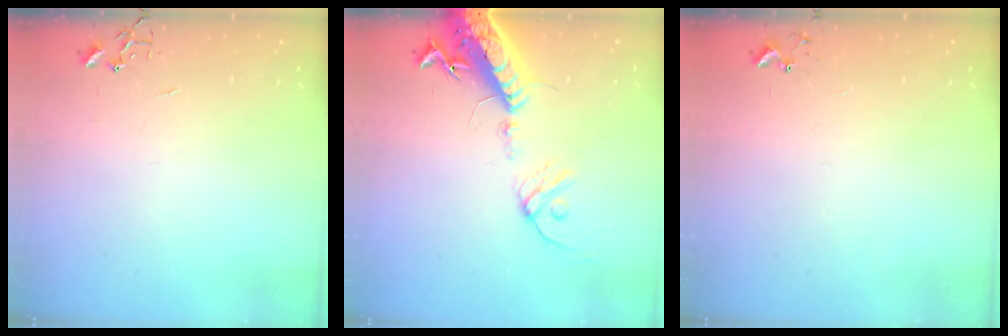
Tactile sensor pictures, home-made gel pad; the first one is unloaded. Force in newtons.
{"total": 17.4, "press": 16.9, "slide": 4.1}
{"total": 5.5, "press": 5.4, "slide": 0.4}